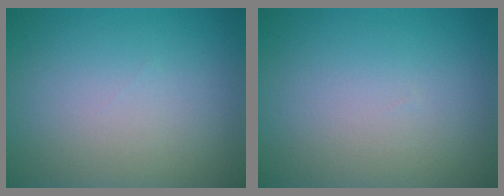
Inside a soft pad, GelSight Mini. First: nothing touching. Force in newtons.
{"total": 0.0}